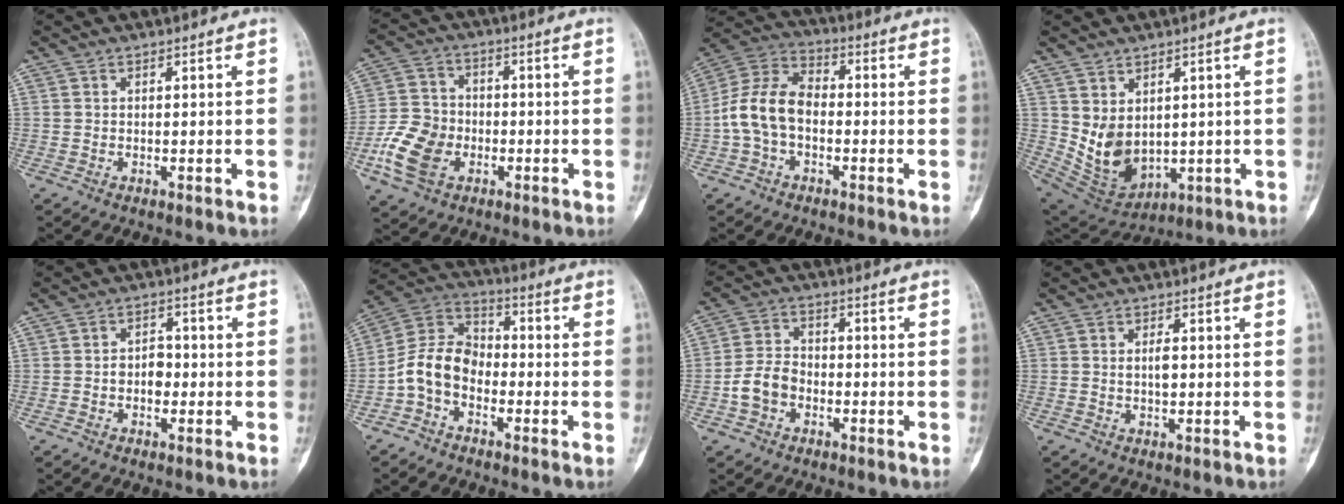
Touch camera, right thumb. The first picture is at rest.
{"total": 9.9, "force": [-3.4, 7.6, 5.4], "torque": [-0.090, 0.014, -0.069]}
{"total": 11.4, "force": [-1.9, 7.6, 8.3], "torque": [-0.156, 0.037, -0.048]}
{"total": 9.6, "force": [1.2, 6.7, 6.8], "torque": [-0.100, -0.016, 0.055]}
{"total": 3.6, "force": [-0.8, 2.7, 2.3], "torque": [-0.014, 0.015, -0.021]}
{"total": 9.9, "force": [-3.5, 7.1, 6.0], "torque": [-0.104, 0.050, -0.083]}
{"total": 6.6, "force": [-2.3, 4.9, 3.7], "torque": [-0.061, 0.025, -0.049]}
{"total": 2.0, "force": [0.1, 0.9, 1.8], "torque": [-0.029, 0.002, 0.001]}